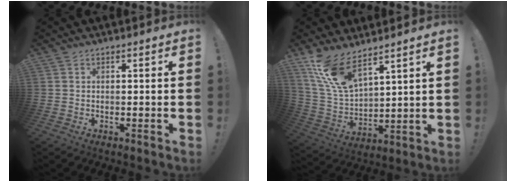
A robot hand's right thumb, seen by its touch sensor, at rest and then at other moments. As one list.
[{"total": 13.6, "force": [10.1, 4.8, 7.7], "torque": [-0.176, -0.063, 0.192]}]